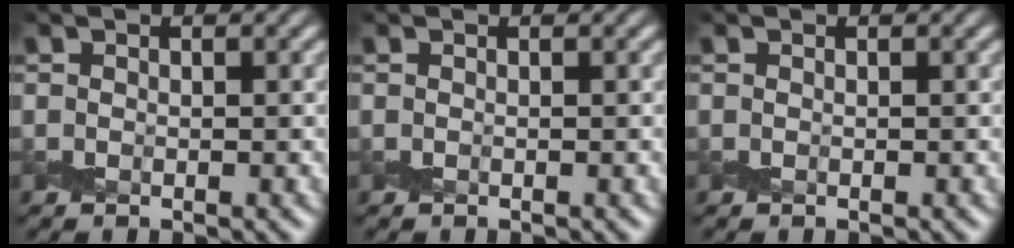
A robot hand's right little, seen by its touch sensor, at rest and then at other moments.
{"total": 0.0}
{"total": 0.0}